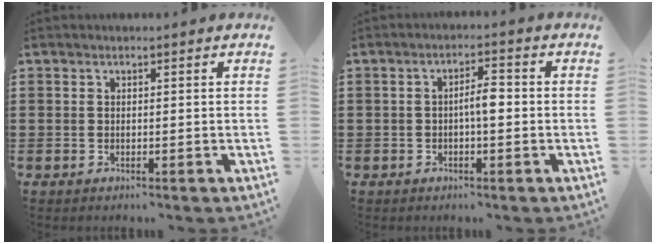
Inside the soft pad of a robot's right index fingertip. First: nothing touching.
{"total": 3.4, "force": [-0.4, 1.0, 3.3], "torque": [-0.060, 0.006, -0.010]}